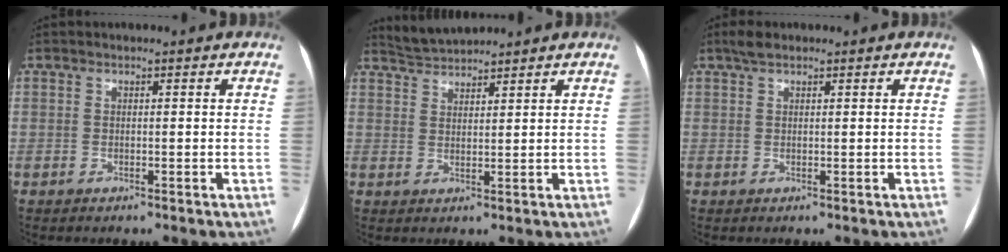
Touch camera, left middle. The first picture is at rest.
{"total": 3.8, "force": [3.8, -0.2, 0.1], "torque": [-0.014, 0.015, 0.077]}
{"total": 2.0, "force": [1.5, 0.7, 1.1], "torque": [-0.027, 0.014, 0.031]}